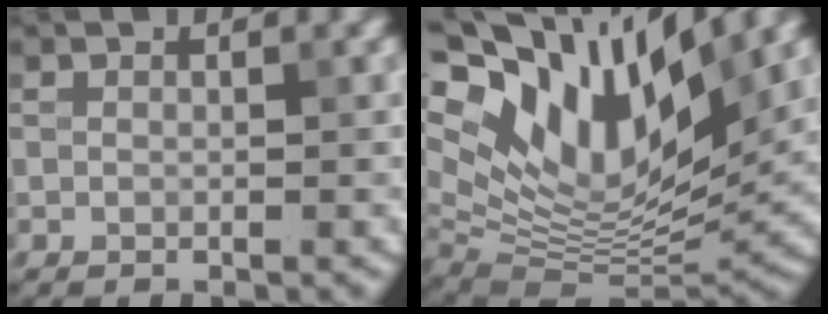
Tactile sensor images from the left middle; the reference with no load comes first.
{"total": 15.2, "force": [7.6, 6.6, 11.3], "torque": [-0.220, 0.021, 0.135]}